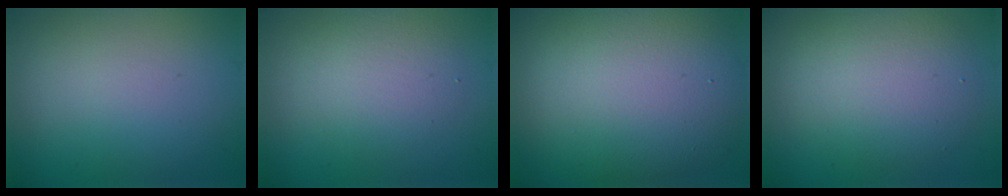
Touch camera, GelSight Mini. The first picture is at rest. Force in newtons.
{"total": 3.3, "press": 3.3, "slide": 0.1}
{"total": 12.4, "press": 12.4, "slide": 0.7}
{"total": 5.7, "press": 5.7, "slide": 0.2}